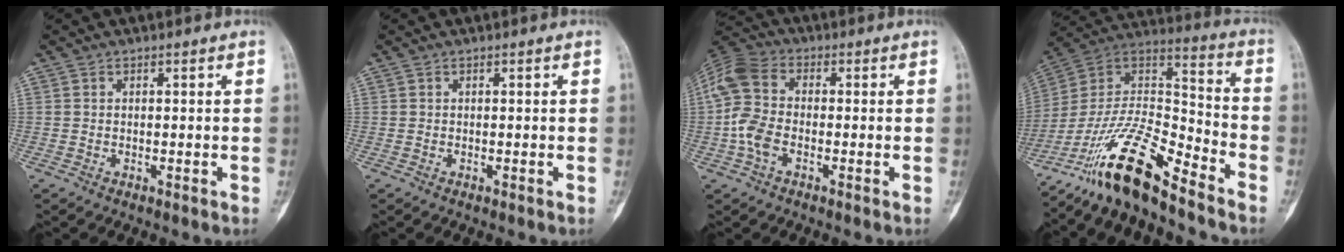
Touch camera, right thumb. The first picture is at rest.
{"total": 0.0}
{"total": 9.4, "force": [-1.8, 6.0, 7.1], "torque": [-0.160, 0.019, -0.049]}
{"total": 17.9, "force": [-13.9, 3.7, 10.7], "torque": [-0.198, 0.090, -0.260]}